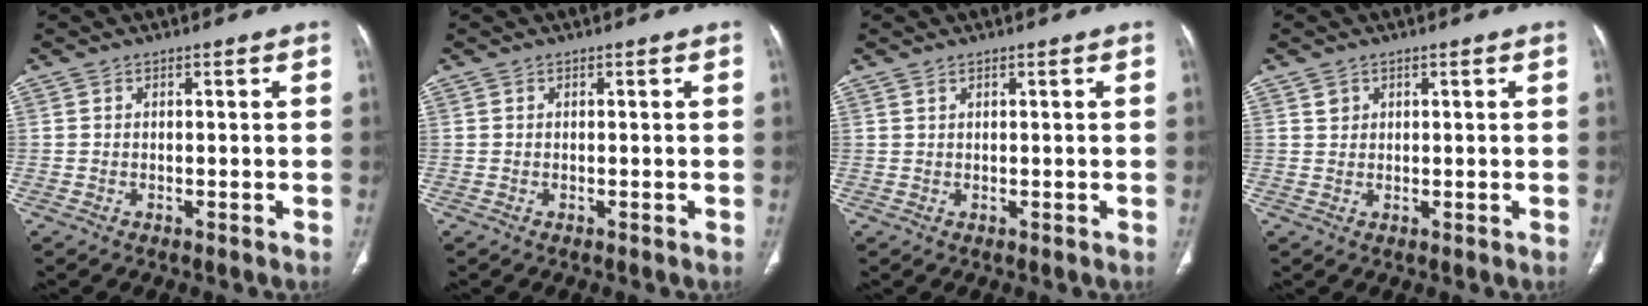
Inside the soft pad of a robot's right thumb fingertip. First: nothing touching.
{"total": 0.0}
{"total": 0.6, "force": [0.6, 0.1, 0.3], "torque": [-0.007, 0.001, 0.015]}
{"total": 1.4, "force": [0.9, 1.1, 0.2], "torque": [0.009, -0.004, 0.014]}